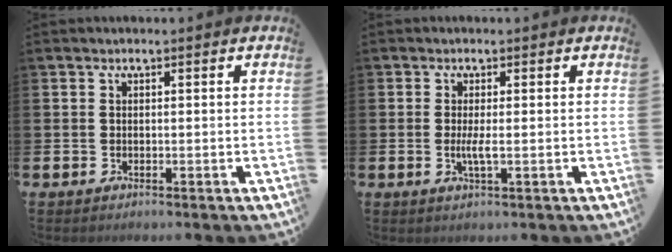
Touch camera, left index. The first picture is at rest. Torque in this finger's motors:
{"motor_torque": [0.56, 0.25, 0.09, 0.06]}